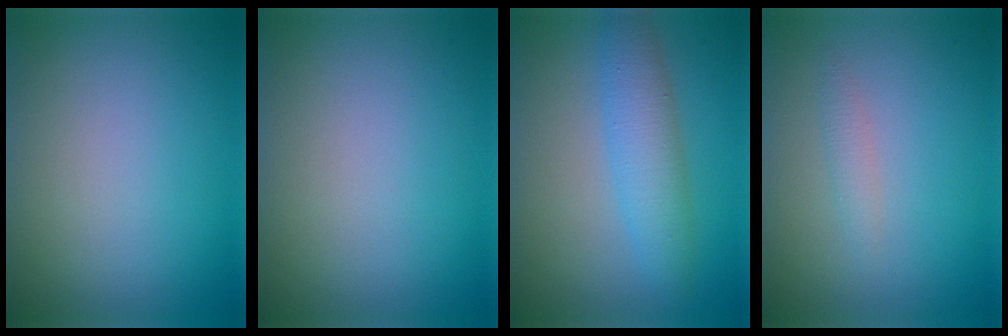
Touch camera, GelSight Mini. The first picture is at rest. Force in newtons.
{"total": 0.0}
{"total": 3.7, "press": 3.7, "slide": 0.1}
{"total": 1.0, "press": 1.0, "slide": 0.0}